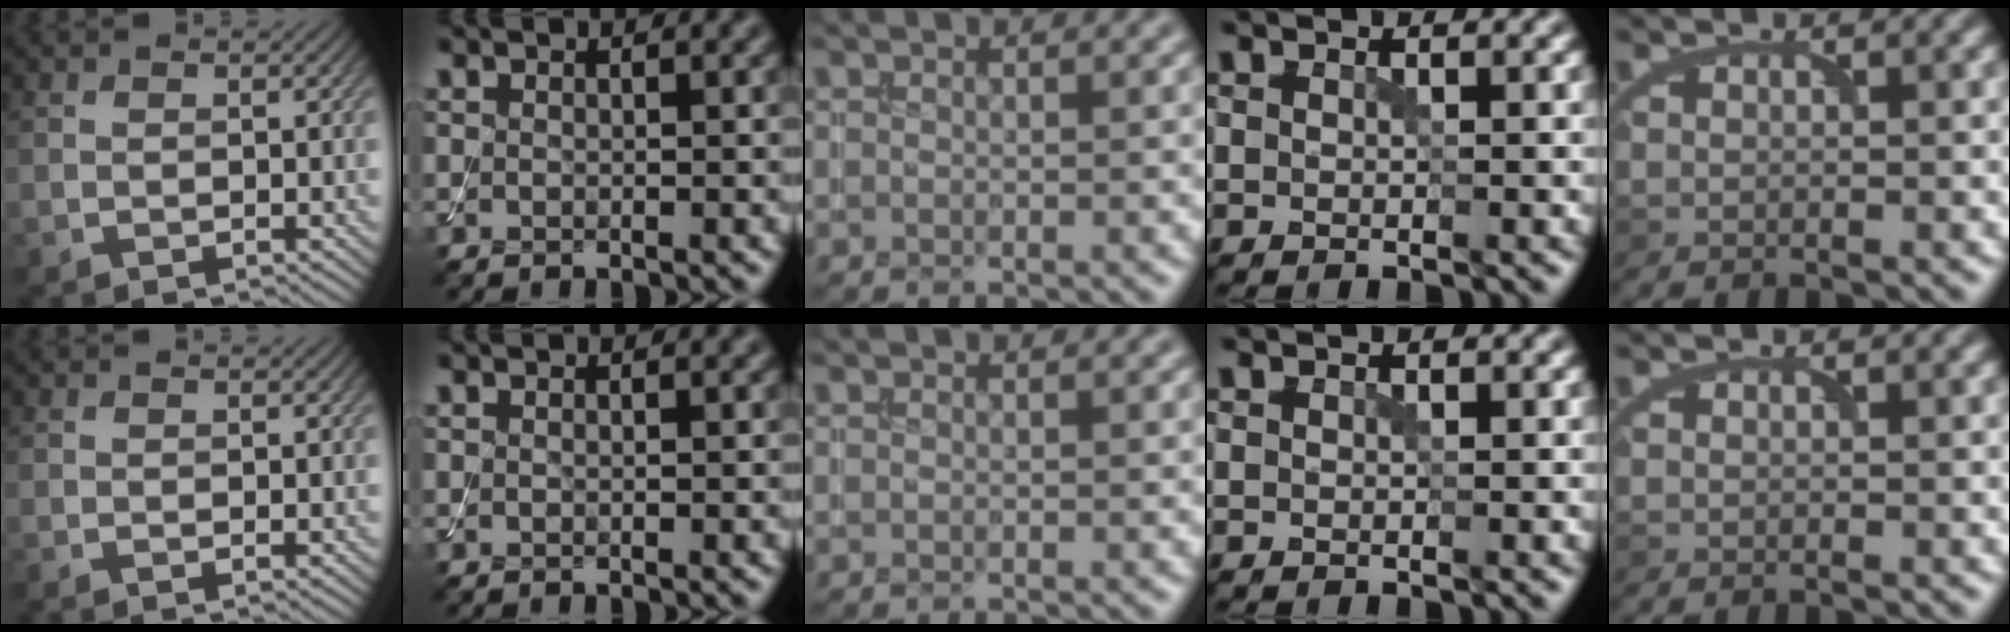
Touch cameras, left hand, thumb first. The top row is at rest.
{}